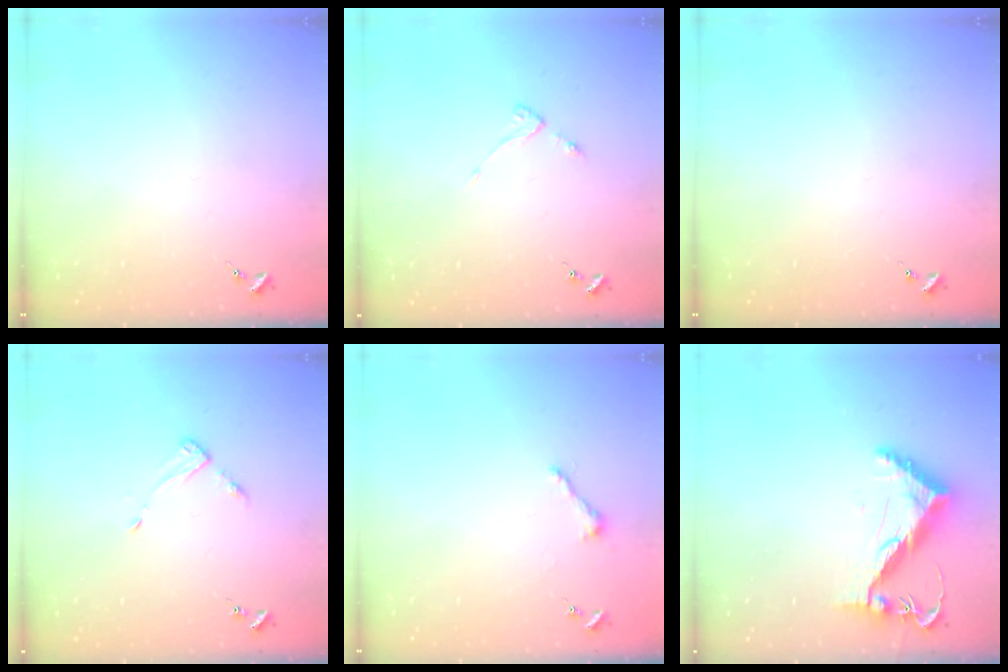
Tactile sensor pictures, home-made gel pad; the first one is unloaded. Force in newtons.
{"total": 2.8, "press": 2.7, "slide": 0.5}
{"total": 0.0}
{"total": 4.1, "press": 4.1, "slide": 0.4}
{"total": 3.9, "press": 3.9, "slide": 0.3}
{"total": 9.7, "press": 9.6, "slide": 1.4}